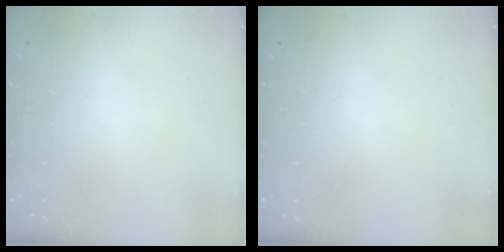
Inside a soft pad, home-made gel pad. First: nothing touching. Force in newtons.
{"total": 0.0}